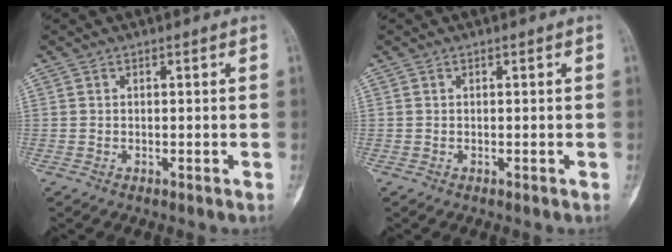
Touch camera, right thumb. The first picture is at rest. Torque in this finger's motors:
{"motor_torque": [0.02, 0.02, 0.04, -0.04, 0.00]}